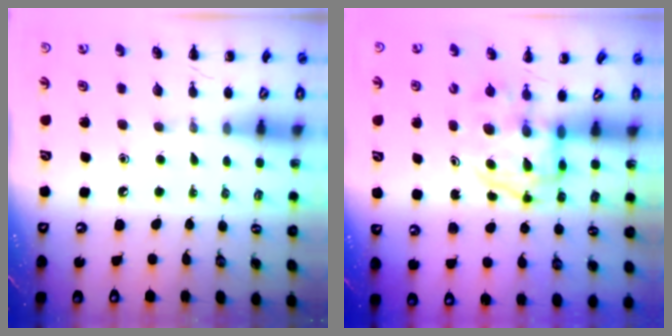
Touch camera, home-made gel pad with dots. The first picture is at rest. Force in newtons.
{"total": 3.3, "press": 3.3, "slide": 0.5}